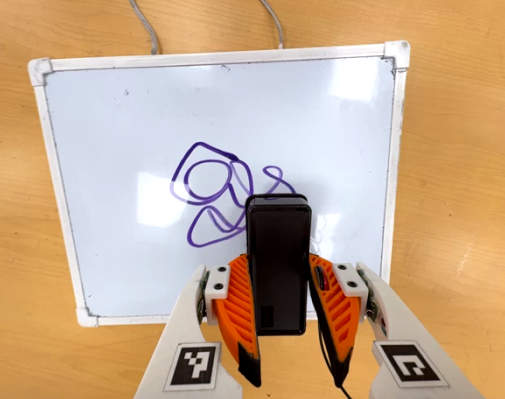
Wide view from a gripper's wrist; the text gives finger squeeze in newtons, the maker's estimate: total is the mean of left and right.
{"total": 4.4, "left": 3.2, "right": 5.6}